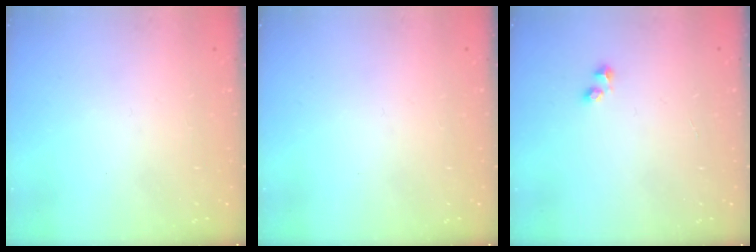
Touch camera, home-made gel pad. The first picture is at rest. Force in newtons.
{"total": 0.0}
{"total": 1.8, "press": 1.7, "slide": 0.6}